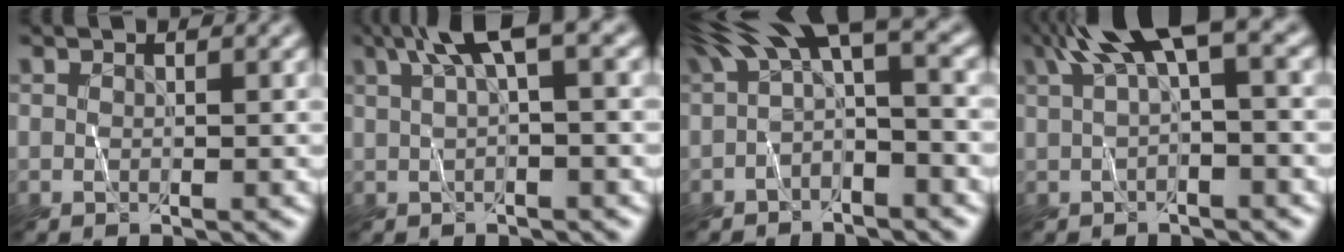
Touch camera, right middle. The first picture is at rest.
{"total": 4.9, "force": [2.1, 0.9, 4.4], "torque": [-0.074, 0.014, 0.035]}
{"total": 6.2, "force": [0.7, 2.0, 5.8], "torque": [-0.102, 0.027, 0.001]}
{"total": 6.8, "force": [2.5, 1.7, 6.1], "torque": [-0.107, 0.020, 0.042]}